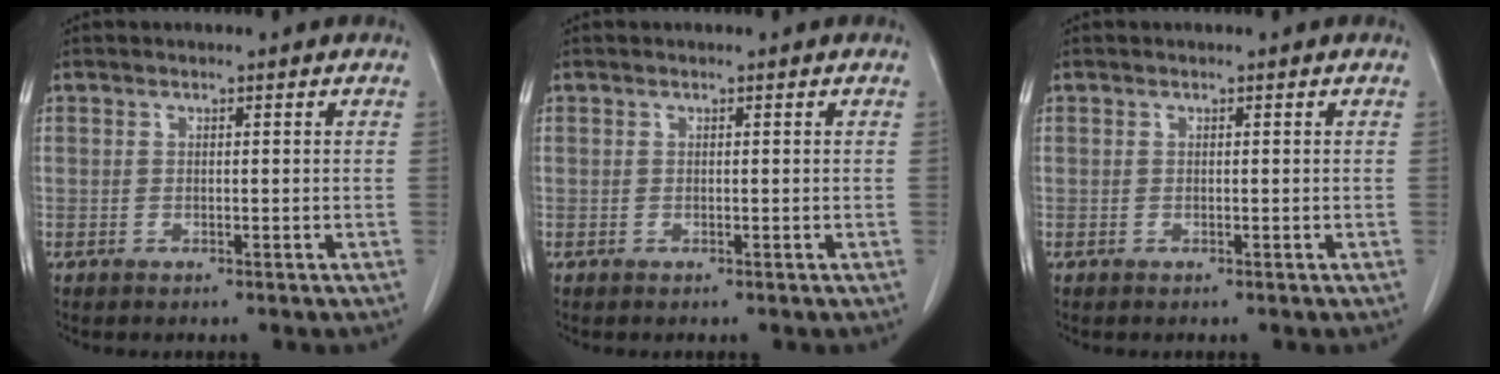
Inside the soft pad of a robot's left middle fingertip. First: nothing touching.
{"total": 0.0}
{"total": 0.0}